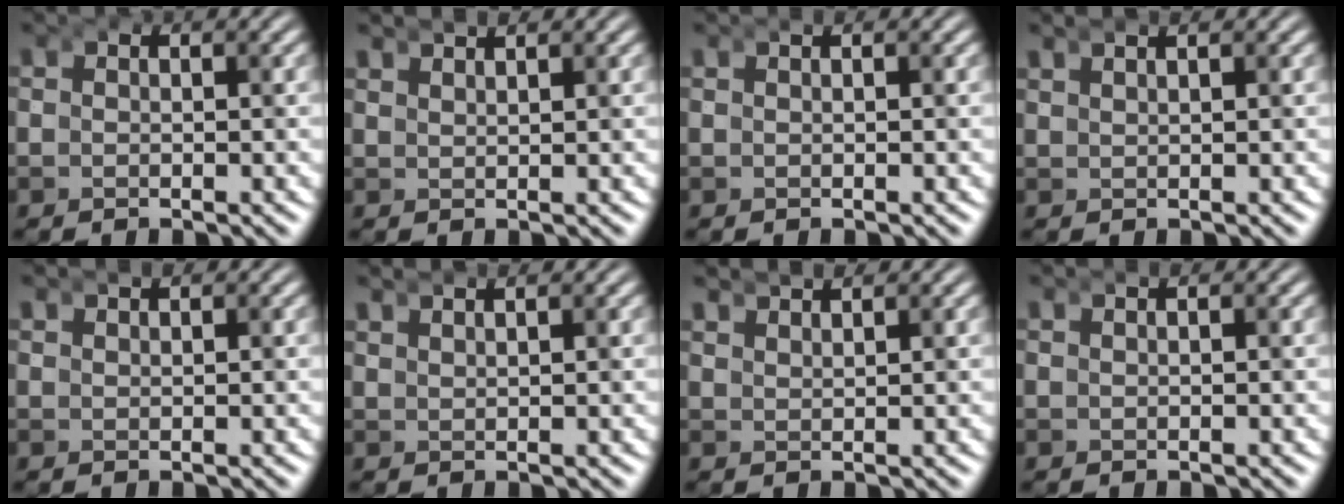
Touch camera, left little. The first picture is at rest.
{"total": 1.8, "force": [1.2, -1.1, -0.6], "torque": [0.012, 0.001, 0.026]}
{"total": 0.8, "force": [-0.1, -0.7, -0.3], "torque": [0.014, 0.001, -0.001]}
{"total": 1.3, "force": [1.0, -0.8, -0.2], "torque": [0.012, 0.008, 0.017]}
{"total": 1.1, "force": [0.6, -0.9, -0.4], "torque": [0.011, 0.001, 0.014]}
{"total": 1.7, "force": [1.4, -0.9, -0.3], "torque": [0.010, 0.005, 0.025]}
{"total": 2.0, "force": [1.6, -1.1, -0.6], "torque": [0.009, 0.000, 0.032]}
{"total": 0.9, "force": [0.1, -0.8, -0.3], "torque": [0.015, 0.002, 0.004]}